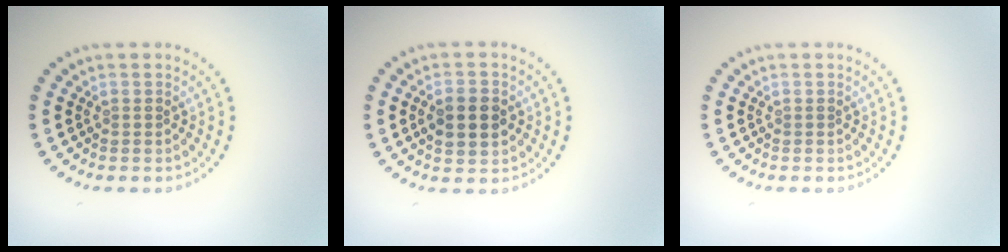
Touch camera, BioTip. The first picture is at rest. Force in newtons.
{"total": 4.2, "press": 4.2, "slide": 0.2}
{"total": 0.0}